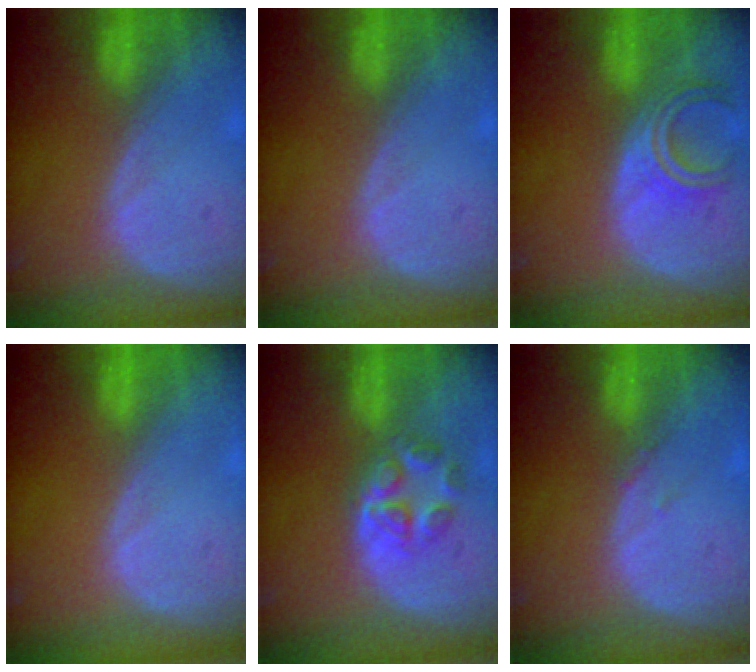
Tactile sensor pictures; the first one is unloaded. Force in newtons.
{"total": 0.0}
{"total": 5.2, "press": 5.1, "slide": 1.0}
{"total": 0.0}
{"total": 5.0, "press": 4.8, "slide": 1.3}
{"total": 0.7, "press": 0.7, "slide": 0.3}